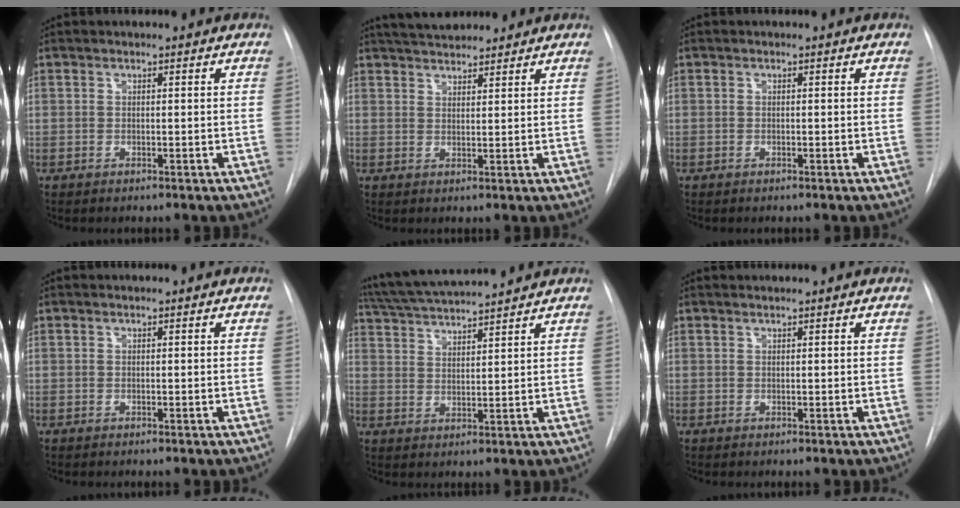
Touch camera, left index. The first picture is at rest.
{"total": 6.4, "force": [5.9, 1.3, 2.0], "torque": [-0.037, 0.027, 0.098]}
{"total": 0.0}
{"total": 0.0}
{"total": 12.0, "force": [11.0, -0.3, 4.7], "torque": [-0.093, 0.021, 0.184]}
{"total": 1.0, "force": [0.9, -0.2, 0.3], "torque": [-0.006, 0.011, 0.021]}